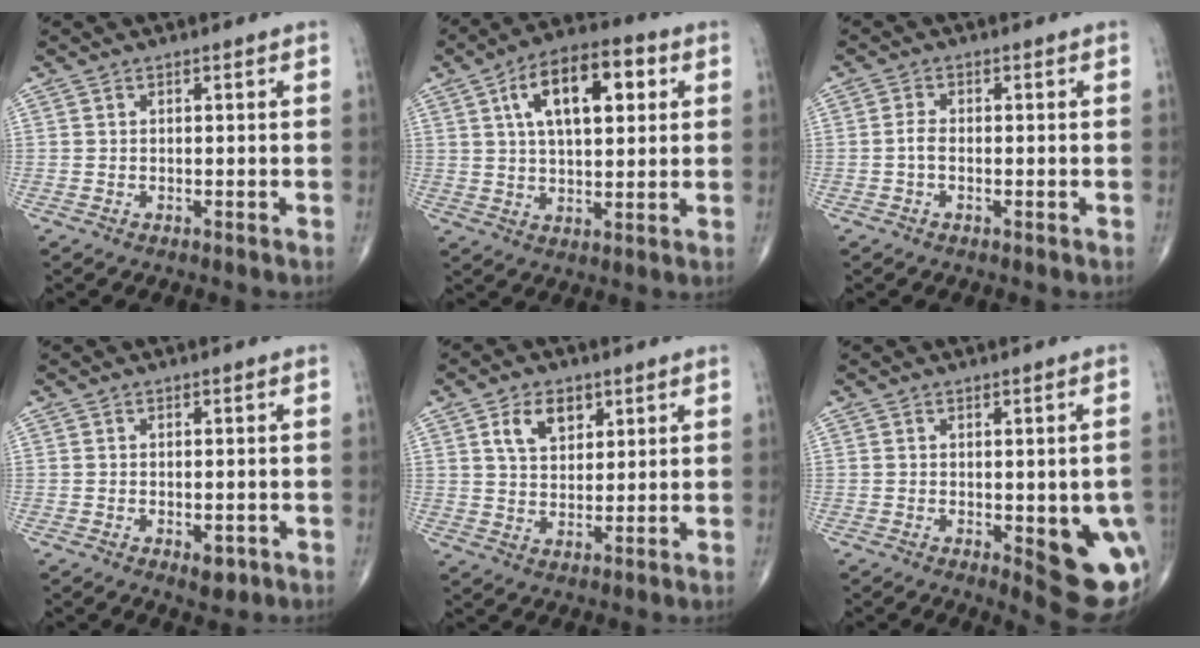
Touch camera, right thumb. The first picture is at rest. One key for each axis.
{"total": 14.8, "fx": 4.7, "fy": 7.1, "fz": 12.1, "tx": -0.180, "ty": 0.008, "tz": 0.073}
{"total": 1.8, "fx": -0.4, "fy": 0.9, "fz": 1.5, "tx": -0.029, "ty": 0.001, "tz": -0.013}
{"total": 2.7, "fx": -1.0, "fy": 1.5, "fz": 2.1, "tx": -0.018, "ty": -0.001, "tz": -0.008}
{"total": 6.8, "fx": 3.2, "fy": 4.3, "fz": 4.1, "tx": -0.054, "ty": -0.014, "tz": 0.058}
{"total": 12.3, "fx": -2.7, "fy": 4.5, "fz": 11.1, "tx": -0.115, "ty": -0.013, "tz": -0.019}